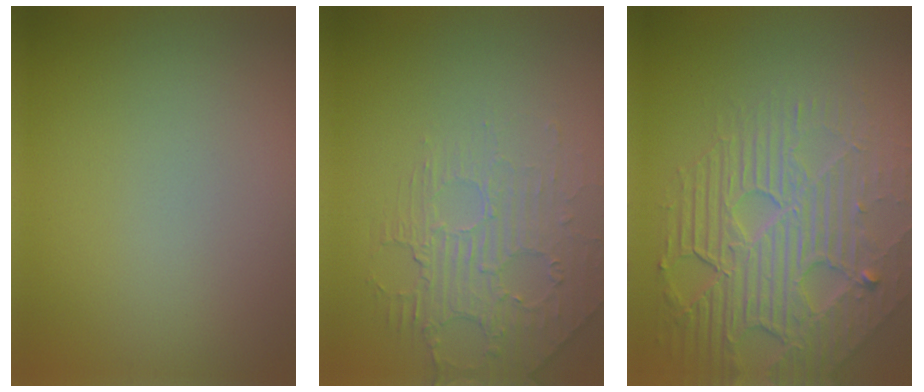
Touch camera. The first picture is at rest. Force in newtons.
{"total": 2.3, "press": 1.5, "slide": 1.7}
{"total": 8.4, "press": 5.7, "slide": 6.1}